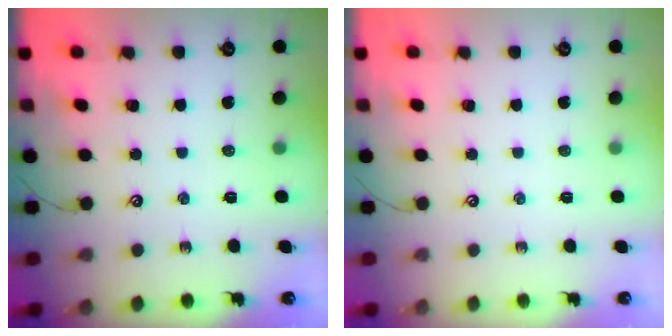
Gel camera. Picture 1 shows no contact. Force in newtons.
{"total": 0.0}